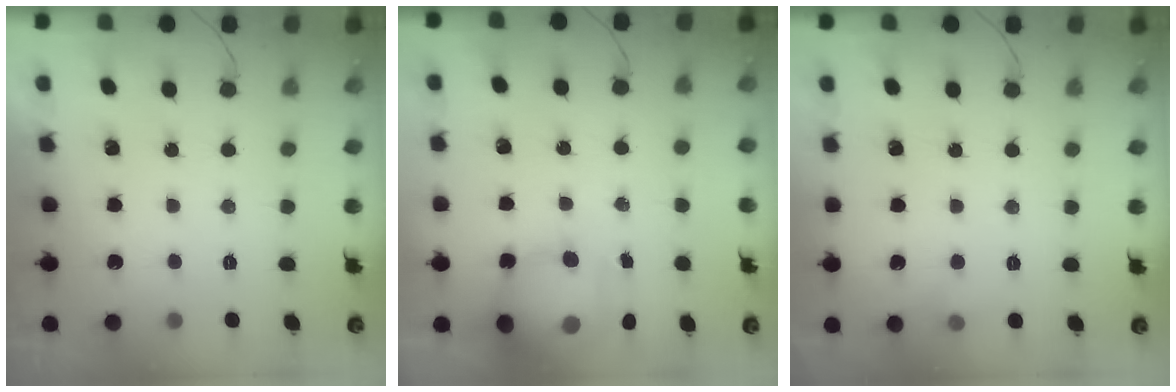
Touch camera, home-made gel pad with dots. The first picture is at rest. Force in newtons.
{"total": 14.6, "press": 14.0, "slide": 3.9}
{"total": 4.3, "press": 4.0, "slide": 1.6}